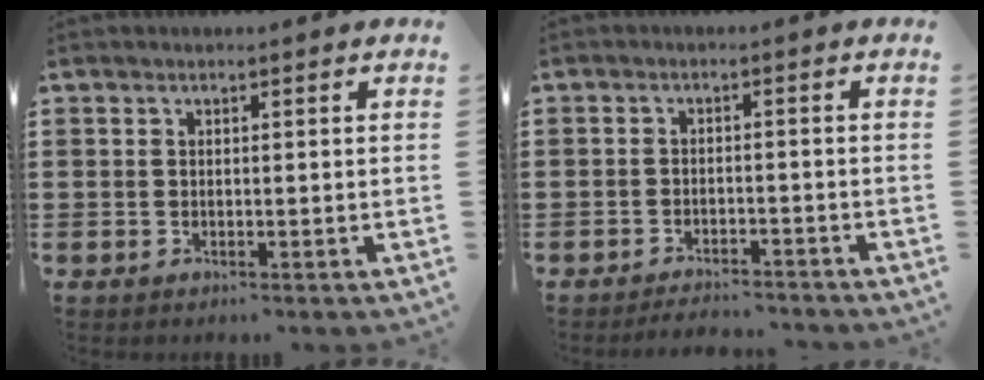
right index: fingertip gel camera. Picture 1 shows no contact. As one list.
[{"total": 2.9, "force": [-2.8, 0.2, -0.2], "torque": [-0.004, 0.003, -0.063]}]